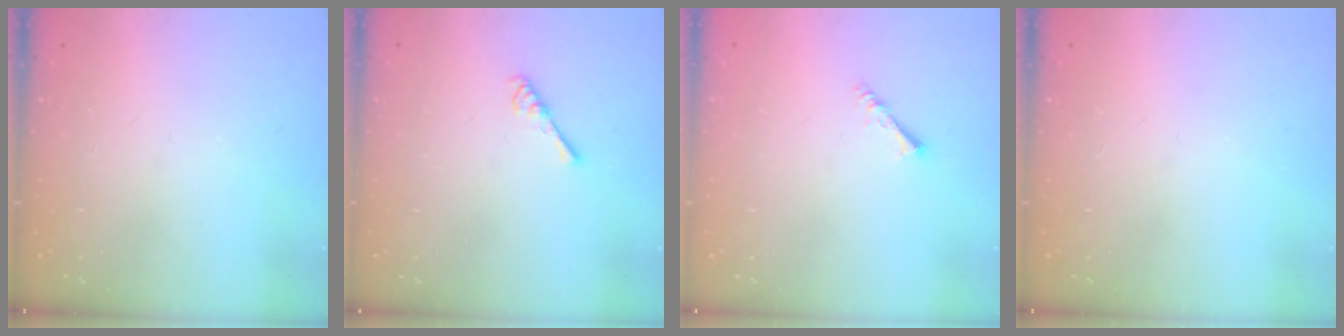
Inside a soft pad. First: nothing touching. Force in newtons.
{"total": 2.7, "press": 2.6, "slide": 0.4}
{"total": 1.6, "press": 1.5, "slide": 0.3}
{"total": 0.0}